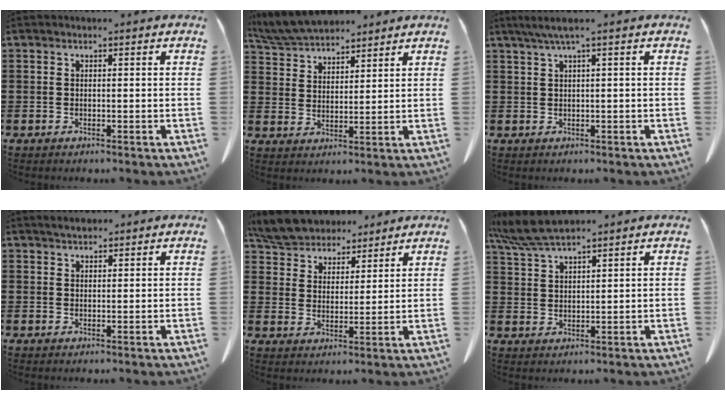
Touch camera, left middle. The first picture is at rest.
{"total": 6.7, "force": [6.2, 1.7, 1.9], "torque": [-0.063, -0.017, 0.116]}
{"total": 2.2, "force": [0.8, -0.2, 2.0], "torque": [-0.044, -0.009, 0.015]}
{"total": 1.7, "force": [1.6, 0.4, 0.4], "torque": [-0.011, 0.002, 0.032]}
{"total": 7.2, "force": [6.8, 2.2, 1.1], "torque": [-0.057, -0.027, 0.127]}
{"total": 6.4, "force": [5.5, 1.0, 3.2], "torque": [-0.079, -0.012, 0.104]}